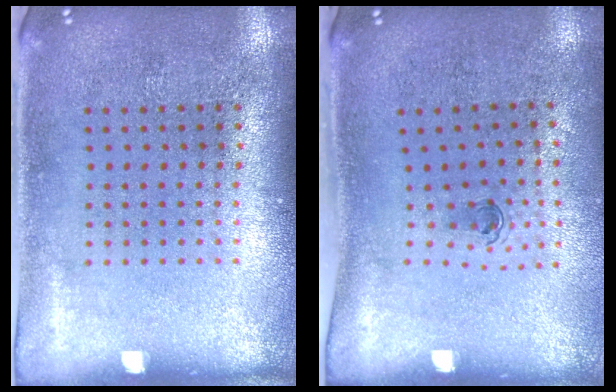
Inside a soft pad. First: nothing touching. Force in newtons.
{"total": 0.6, "press": 0.3, "slide": 0.5}